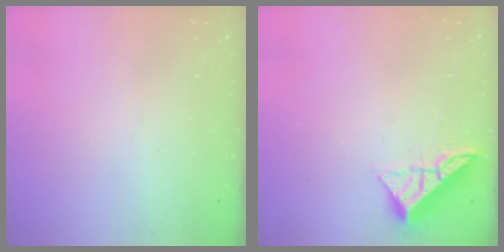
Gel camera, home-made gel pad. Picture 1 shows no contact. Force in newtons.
{"total": 6.5, "press": 6.5, "slide": 0.1}